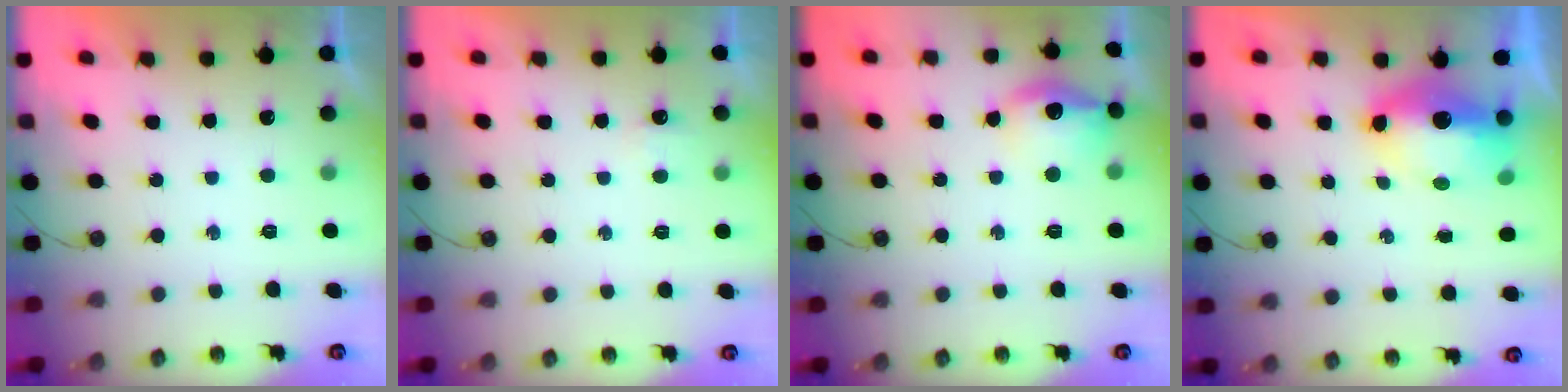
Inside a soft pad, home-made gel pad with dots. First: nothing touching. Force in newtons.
{"total": 2.9, "press": 2.8, "slide": 0.5}
{"total": 13.5, "press": 13.4, "slide": 1.1}
{"total": 8.0, "press": 8.0, "slide": 0.9}